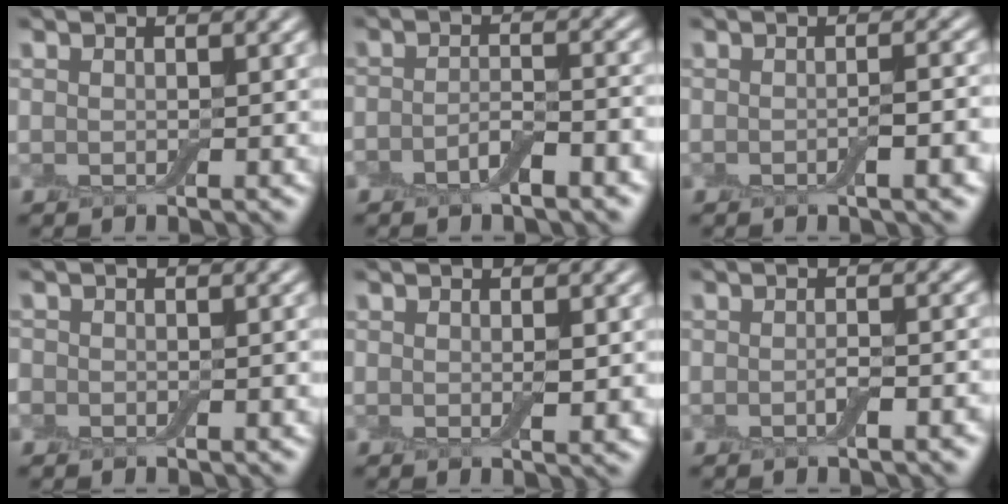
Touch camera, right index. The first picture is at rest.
{"total": 3.5, "force": [-1.8, 1.1, 2.7], "torque": [-0.053, 0.001, -0.037]}
{"total": 2.9, "force": [-0.8, 0.7, 2.7], "torque": [-0.033, 0.005, -0.016]}
{"total": 2.1, "force": [-0.7, 1.6, 1.1], "torque": [0.003, 0.004, -0.017]}
{"total": 1.6, "force": [-0.1, 0.4, 1.5], "torque": [-0.024, -0.006, -0.003]}
{"total": 2.2, "force": [-0.9, 0.6, 1.9], "torque": [-0.027, 0.002, -0.017]}